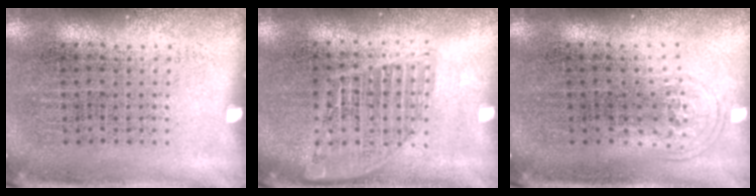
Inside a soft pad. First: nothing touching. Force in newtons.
{"total": 1.5, "press": 1.4, "slide": 0.7}
{"total": 0.9, "press": 0.7, "slide": 0.6}